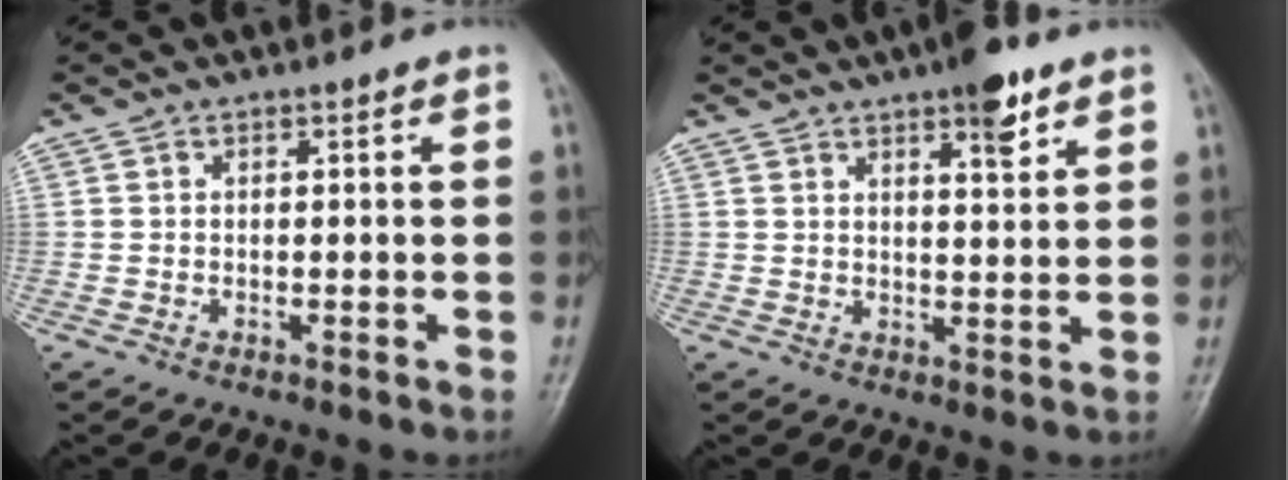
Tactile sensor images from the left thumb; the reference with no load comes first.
{"total": 6.8, "force": [4.2, 1.9, 4.9], "torque": [-0.059, -0.021, 0.058]}